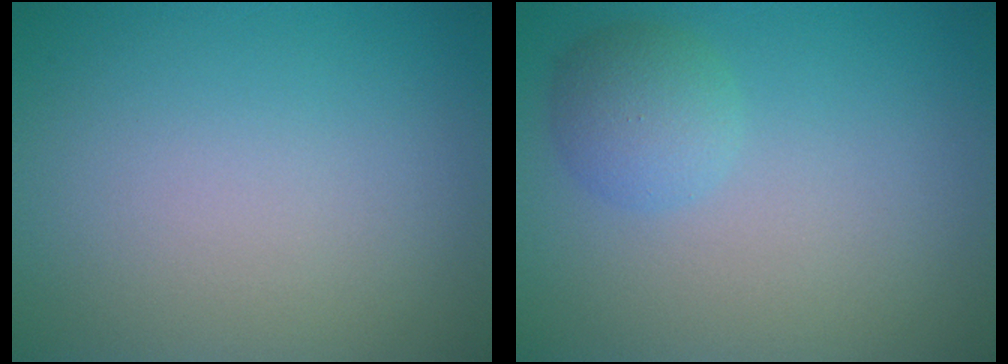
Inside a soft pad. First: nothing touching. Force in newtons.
{"total": 2.5, "press": 2.5, "slide": 0.1}